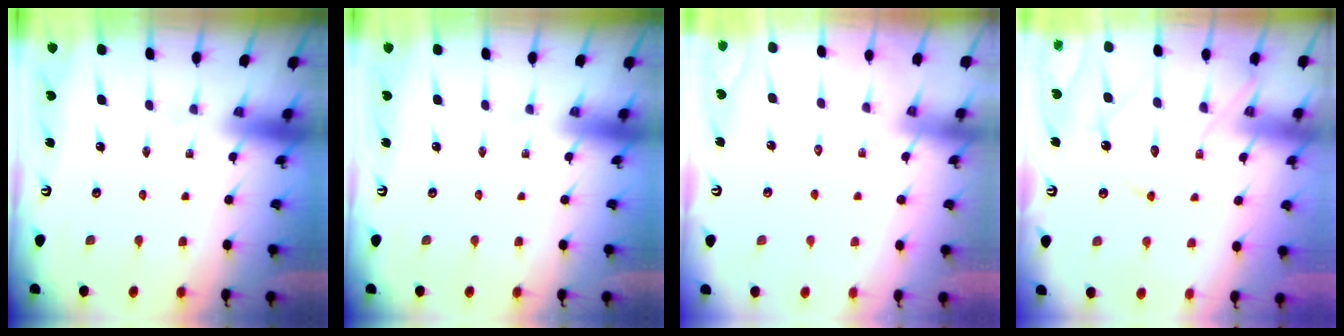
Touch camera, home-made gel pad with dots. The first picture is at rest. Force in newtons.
{"total": 0.0}
{"total": 4.2, "press": 4.2, "slide": 0.5}
{"total": 12.9, "press": 12.8, "slide": 1.2}